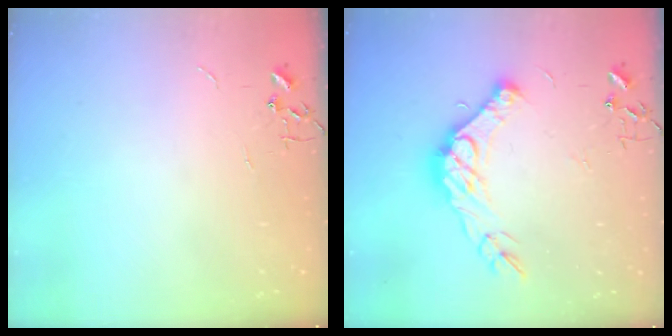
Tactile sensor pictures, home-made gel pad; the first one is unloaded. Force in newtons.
{"total": 15.0, "press": 14.9, "slide": 1.7}